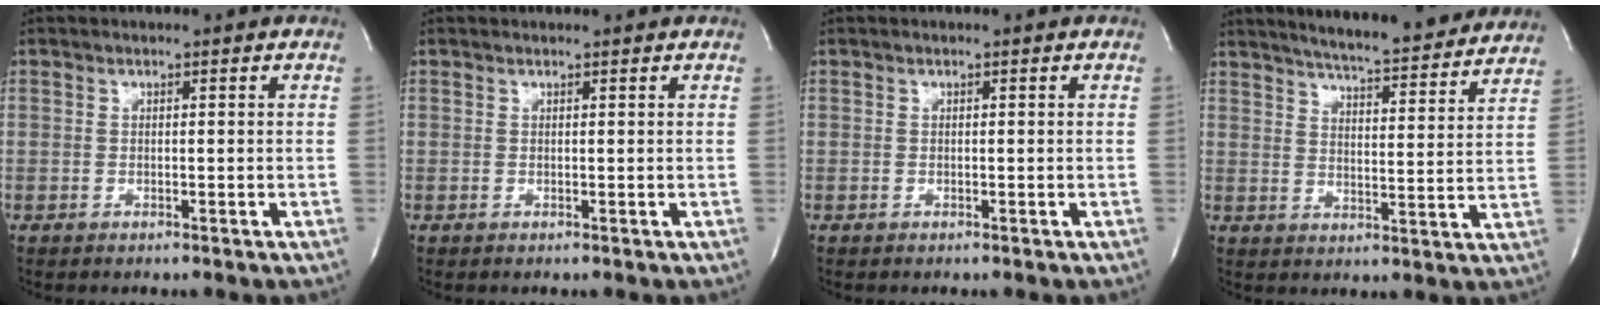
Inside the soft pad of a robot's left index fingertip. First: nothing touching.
{"total": 1.0, "force": [1.0, 0.0, 0.1], "torque": [-0.008, 0.008, 0.015]}
{"total": 0.0}
{"total": 18.5, "force": [17.1, 1.8, 6.8], "torque": [-0.101, -0.020, 0.220]}